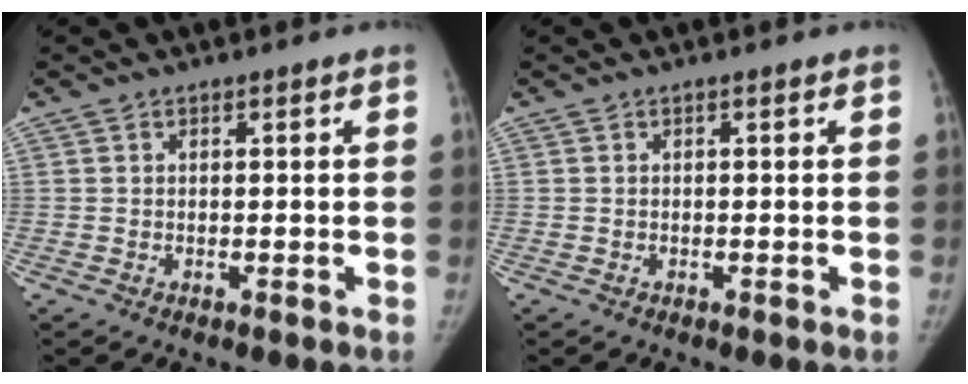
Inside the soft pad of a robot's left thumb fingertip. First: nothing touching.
{"total": 0.0}